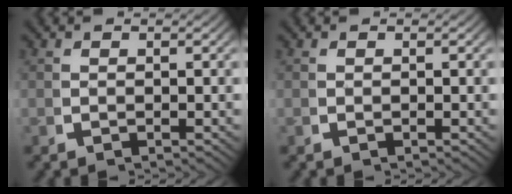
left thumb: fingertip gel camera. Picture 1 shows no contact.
{"total": 0.0}